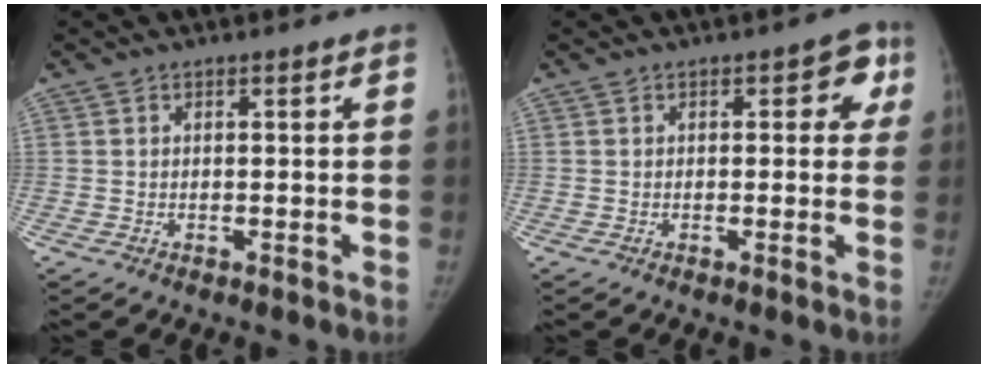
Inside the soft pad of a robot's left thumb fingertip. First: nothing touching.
{"total": 4.4, "force": [1.3, 2.7, 3.2], "torque": [0.007, 0.003, 0.001]}